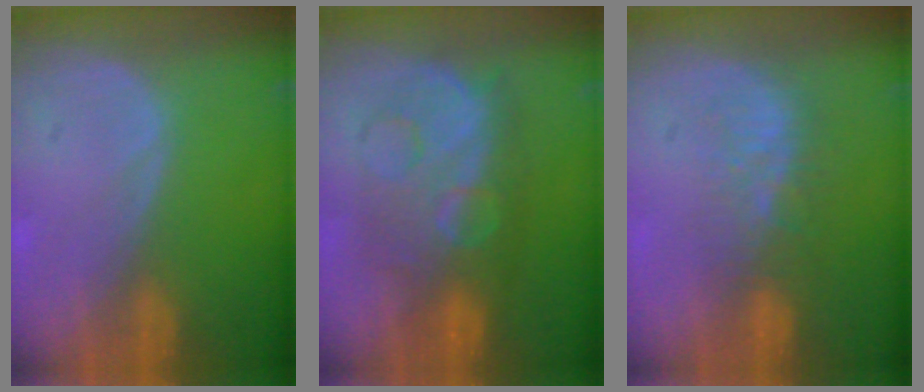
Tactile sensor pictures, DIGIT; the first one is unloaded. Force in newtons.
{"total": 9.1, "press": 9.0, "slide": 0.3}
{"total": 5.7, "press": 5.3, "slide": 2.0}